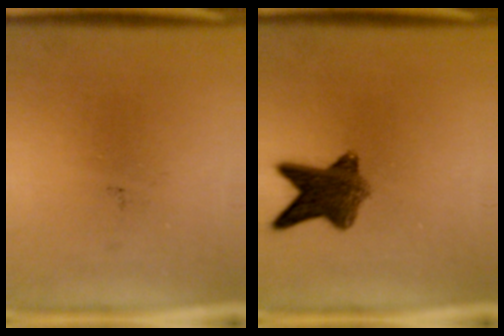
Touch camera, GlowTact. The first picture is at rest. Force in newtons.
{"total": 7.6}